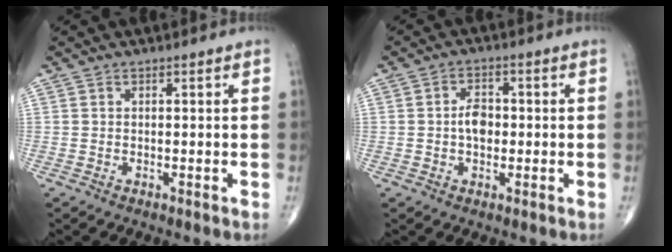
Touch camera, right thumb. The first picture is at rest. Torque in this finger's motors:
{"motor_torque": [1.06, 0.66, 0.43, 0.02, 0.00]}